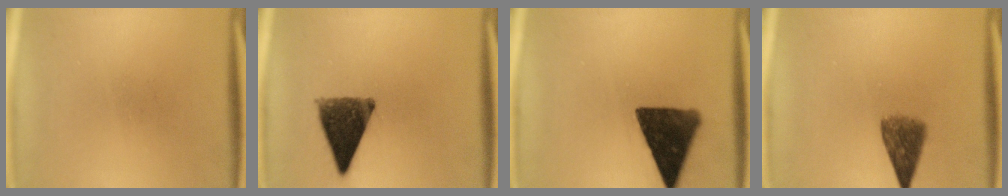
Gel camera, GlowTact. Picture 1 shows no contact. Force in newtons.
{"total": 10.4}
{"total": 13.2}
{"total": 5.5}